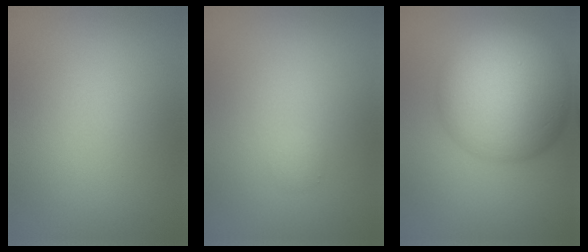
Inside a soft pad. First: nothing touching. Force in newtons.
{"total": 0.6, "press": 0.6, "slide": 0.0}
{"total": 12.8, "press": 12.8, "slide": 0.1}